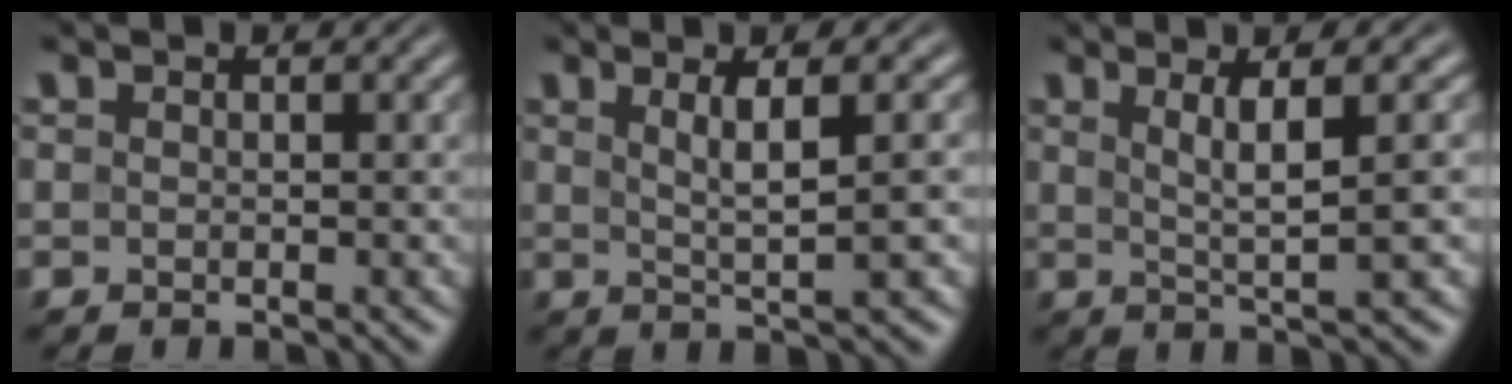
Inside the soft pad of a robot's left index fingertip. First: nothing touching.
{"total": 4.4, "force": [1.1, 0.8, 4.2], "torque": [-0.064, 0.004, 0.020]}
{"total": 4.9, "force": [1.4, 0.8, 4.6], "torque": [-0.073, 0.005, 0.025]}